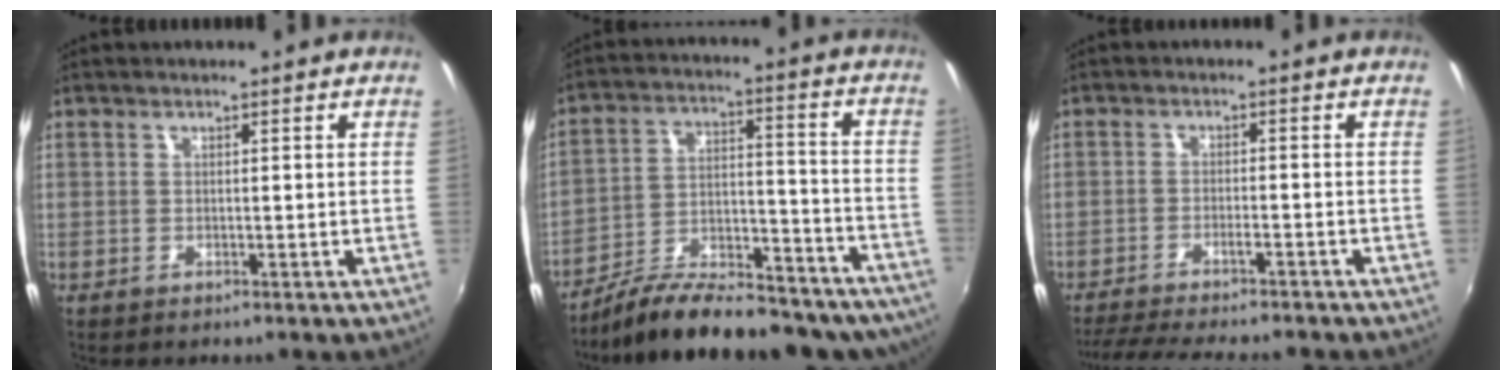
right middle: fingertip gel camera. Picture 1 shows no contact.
{"total": 24.4, "force": [-20.2, 7.7, 11.3], "torque": [-0.182, 0.007, -0.273]}
{"total": 13.3, "force": [-11.8, 1.8, 6.0], "torque": [-0.129, -0.018, -0.178]}